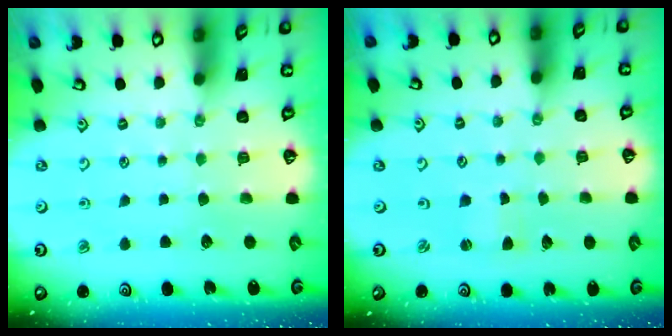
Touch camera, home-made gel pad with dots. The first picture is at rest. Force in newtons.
{"total": 1.2, "press": 1.2, "slide": 0.3}